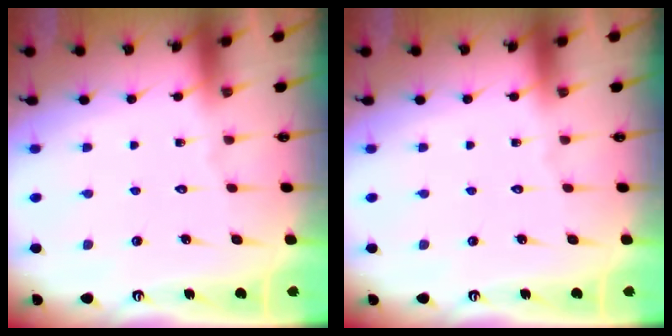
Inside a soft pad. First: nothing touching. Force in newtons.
{"total": 0.0}